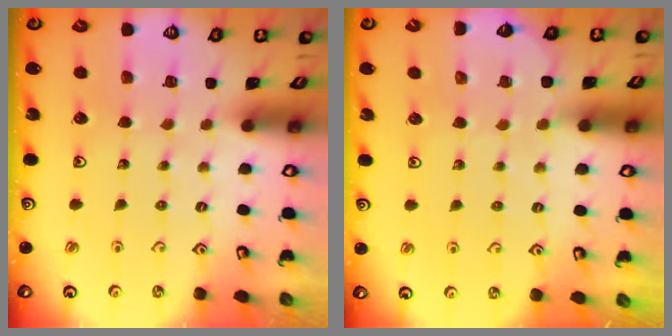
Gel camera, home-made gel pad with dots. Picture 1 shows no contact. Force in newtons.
{"total": 4.9, "press": 4.4, "slide": 2.1}